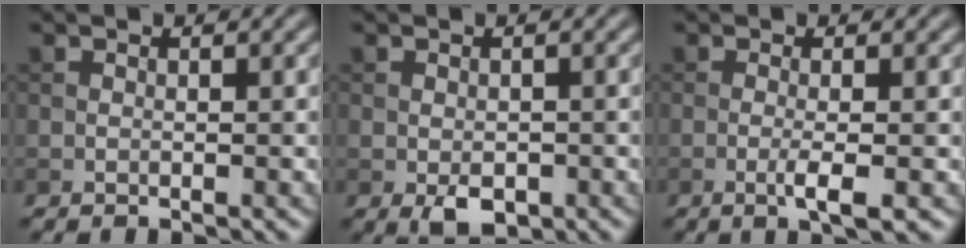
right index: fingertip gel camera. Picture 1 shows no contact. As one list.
[{"total": 2.6, "force": [-0.9, 1.5, 1.8], "torque": [-0.033, -0.009, -0.012]}, {"total": 2.5, "force": [-0.7, 0.5, 2.4], "torque": [-0.041, -0.001, -0.017]}]